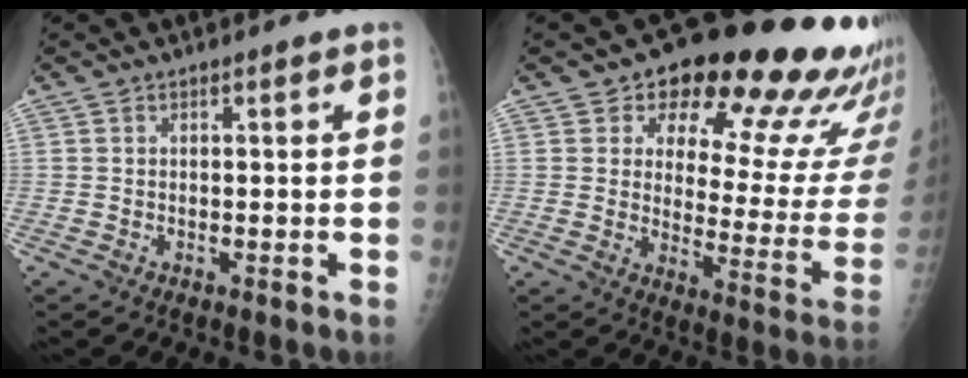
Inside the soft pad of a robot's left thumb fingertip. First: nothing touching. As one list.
[{"total": 24.2, "force": [15.8, 10.8, 14.8], "torque": [-0.143, -0.070, 0.195]}]